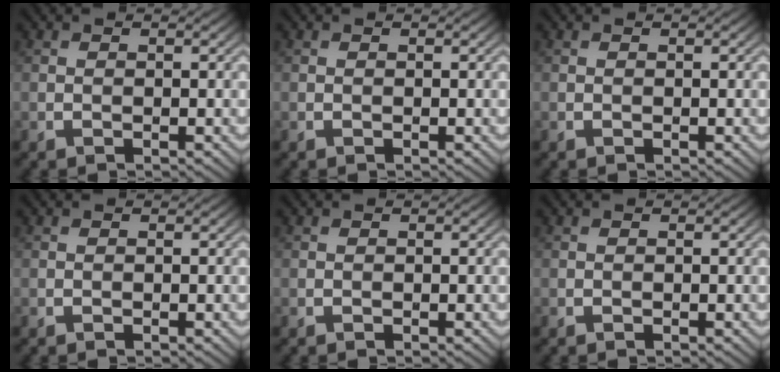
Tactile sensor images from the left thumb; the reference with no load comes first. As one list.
[{"total": 0.0}, {"total": 0.0}, {"total": 0.0}, {"total": 0.0}, {"total": 0.0}]